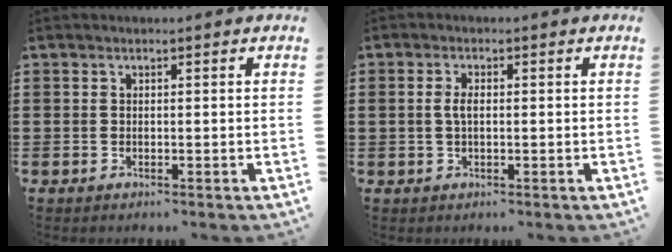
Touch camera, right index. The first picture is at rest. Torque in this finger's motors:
{"motor_torque": [0.11, -0.03, 0.06, 0.08]}